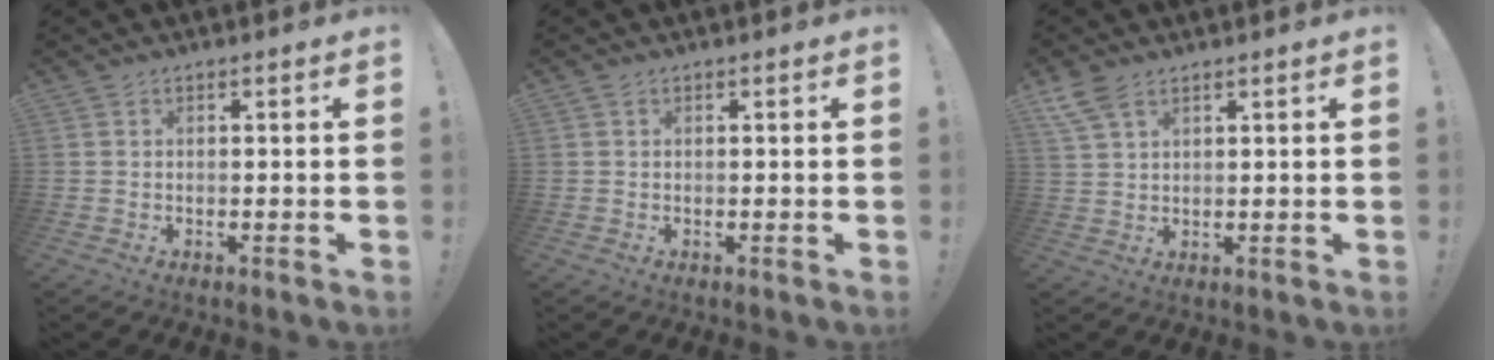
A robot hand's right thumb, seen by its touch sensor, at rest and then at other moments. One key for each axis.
{"total": 0.0}
{"total": 6.1, "fx": 4.0, "fy": 2.9, "fz": 3.6, "tx": -0.082, "ty": -0.005, "tz": 0.082}